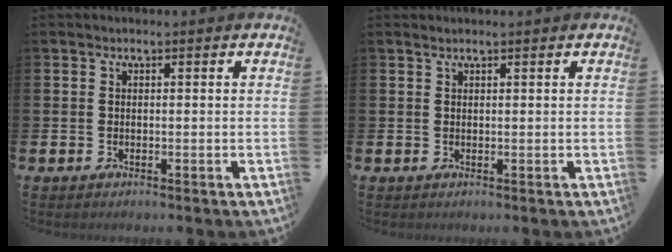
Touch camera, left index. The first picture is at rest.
{"total": 0.7, "force": [0.7, -0.1, 0.2], "torque": [-0.004, 0.000, 0.012]}